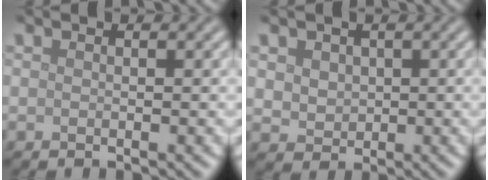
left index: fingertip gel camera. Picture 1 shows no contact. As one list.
[{"total": 2.8, "force": [1.0, 2.2, 1.3], "torque": [-0.034, 0.003, 0.024]}]